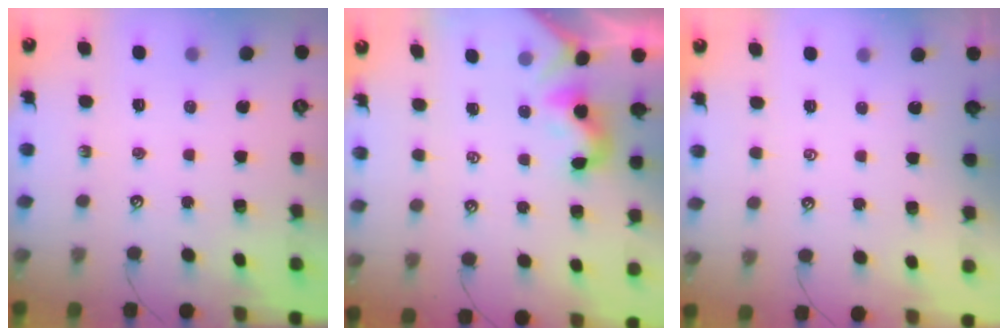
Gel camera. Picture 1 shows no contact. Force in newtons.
{"total": 0.5, "press": 0.5, "slide": 0.1}
{"total": 6.4, "press": 6.4, "slide": 0.3}